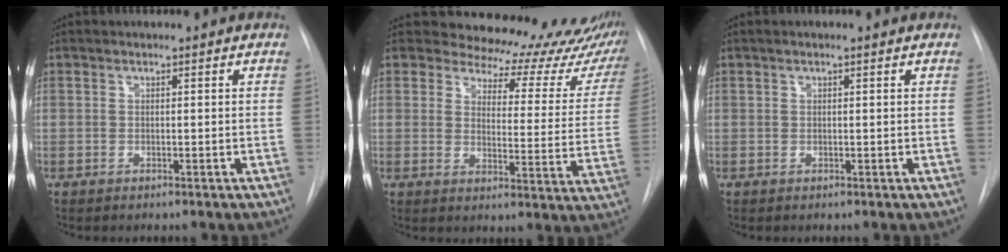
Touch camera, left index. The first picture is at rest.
{"total": 21.8, "force": [20.4, 6.4, 4.2], "torque": [-0.020, -0.087, 0.212]}
{"total": 0.7, "force": [0.4, 0.0, 0.6], "torque": [-0.014, 0.006, 0.007]}